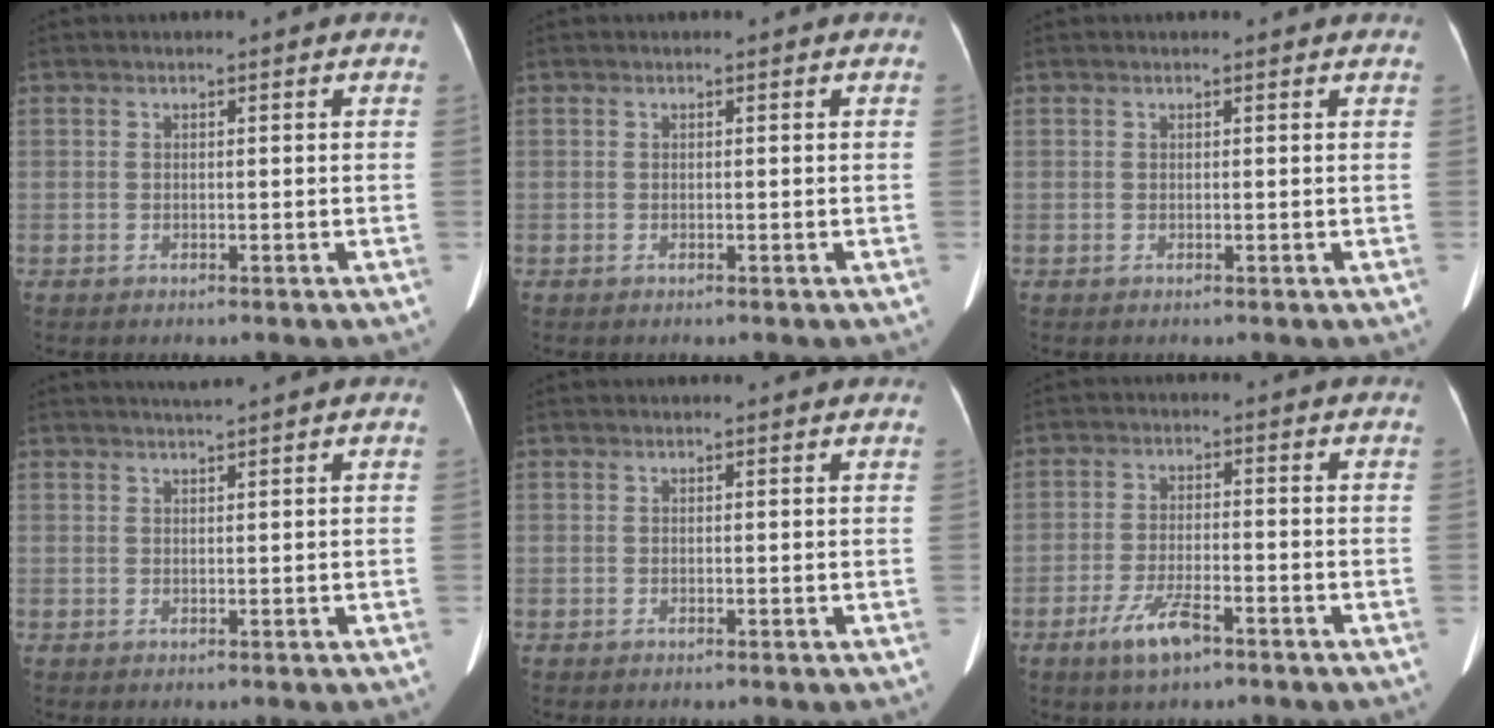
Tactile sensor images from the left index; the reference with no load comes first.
{"total": 0.0}
{"total": 1.2, "force": [1.2, 0.2, 0.2], "torque": [-0.012, 0.005, 0.007]}
{"total": 1.8, "force": [1.6, -0.6, 0.6], "torque": [-0.007, 0.004, 0.031]}
{"total": 1.7, "force": [1.6, 0.2, 0.4], "torque": [-0.012, 0.009, 0.014]}
{"total": 5.6, "force": [-3.5, 1.3, 4.2], "torque": [-0.089, -0.006, -0.061]}